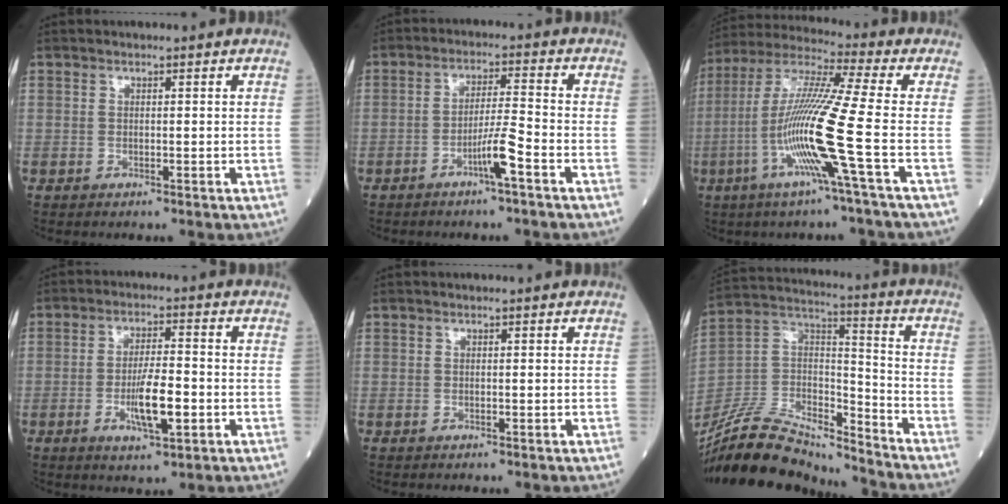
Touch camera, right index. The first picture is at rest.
{"total": 5.2, "force": [-2.8, -0.5, 4.3], "torque": [-0.083, 0.002, -0.052]}
{"total": 14.8, "force": [-4.5, -2.0, 14.0], "torque": [-0.287, -0.012, -0.098]}
{"total": 7.3, "force": [-2.1, 1.4, 6.9], "torque": [-0.129, -0.004, -0.035]}
{"total": 0.0}
{"total": 19.9, "force": [-18.4, 3.5, 6.7], "torque": [-0.142, 0.026, -0.337]}